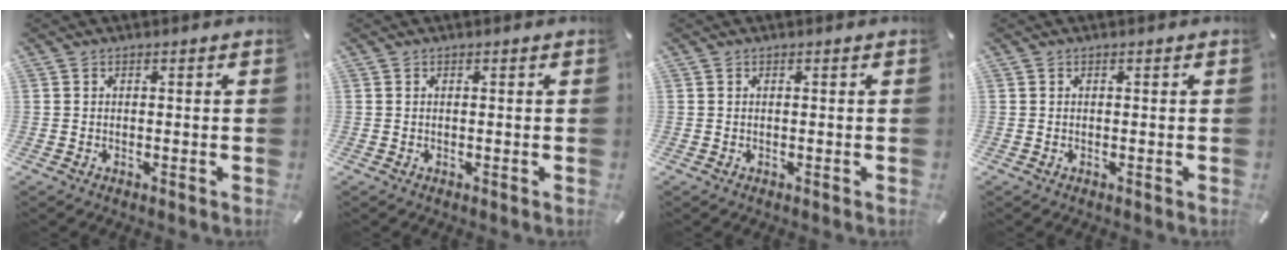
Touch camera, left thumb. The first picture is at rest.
{"total": 0.0}
{"total": 0.0}
{"total": 0.0}